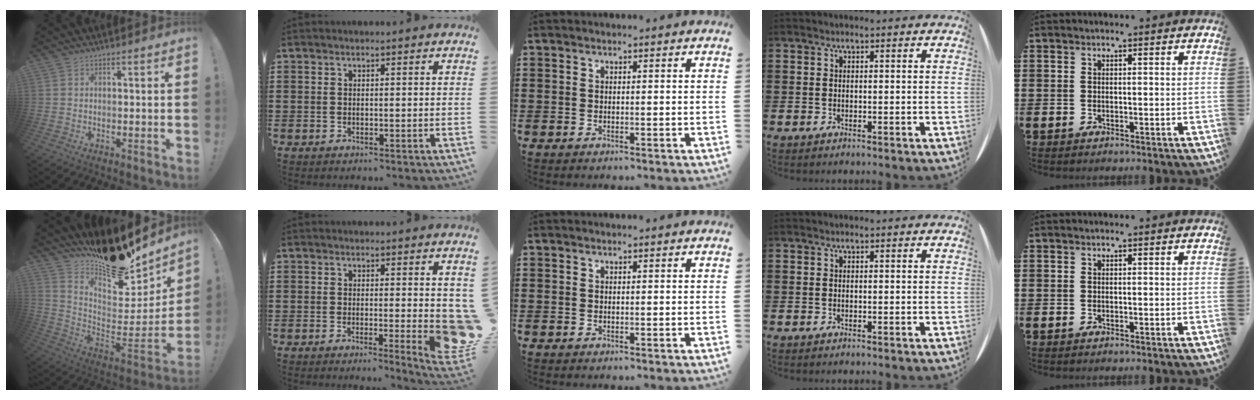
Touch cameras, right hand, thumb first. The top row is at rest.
{"thumb": {"total": 16.6, "force": [13.9, 5.5, 7.3], "torque": [-0.092, -0.130, 0.229]}, "index": {"total": 5.2, "force": [-0.2, 1.9, 4.9], "torque": [-0.055, -0.012, 0.001]}}